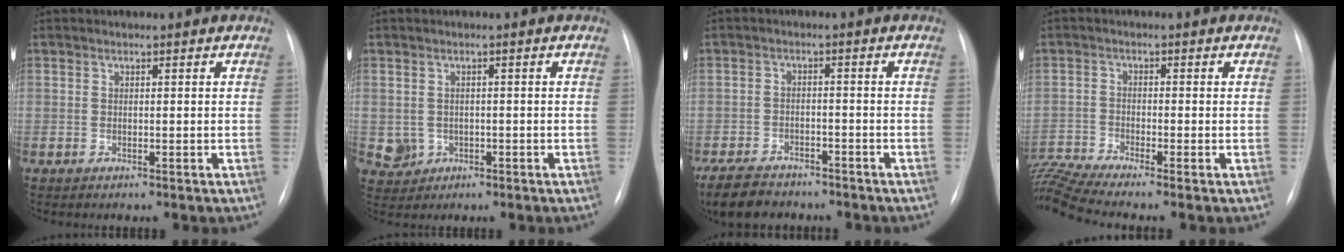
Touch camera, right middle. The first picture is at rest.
{"total": 3.6, "force": [-0.8, 3.4, 0.7], "torque": [-0.010, 0.002, -0.004]}
{"total": 9.9, "force": [-8.1, 4.4, 3.8], "torque": [-0.079, -0.013, -0.127]}
{"total": 7.7, "force": [-7.1, -1.8, 2.5], "torque": [-0.068, -0.002, -0.137]}